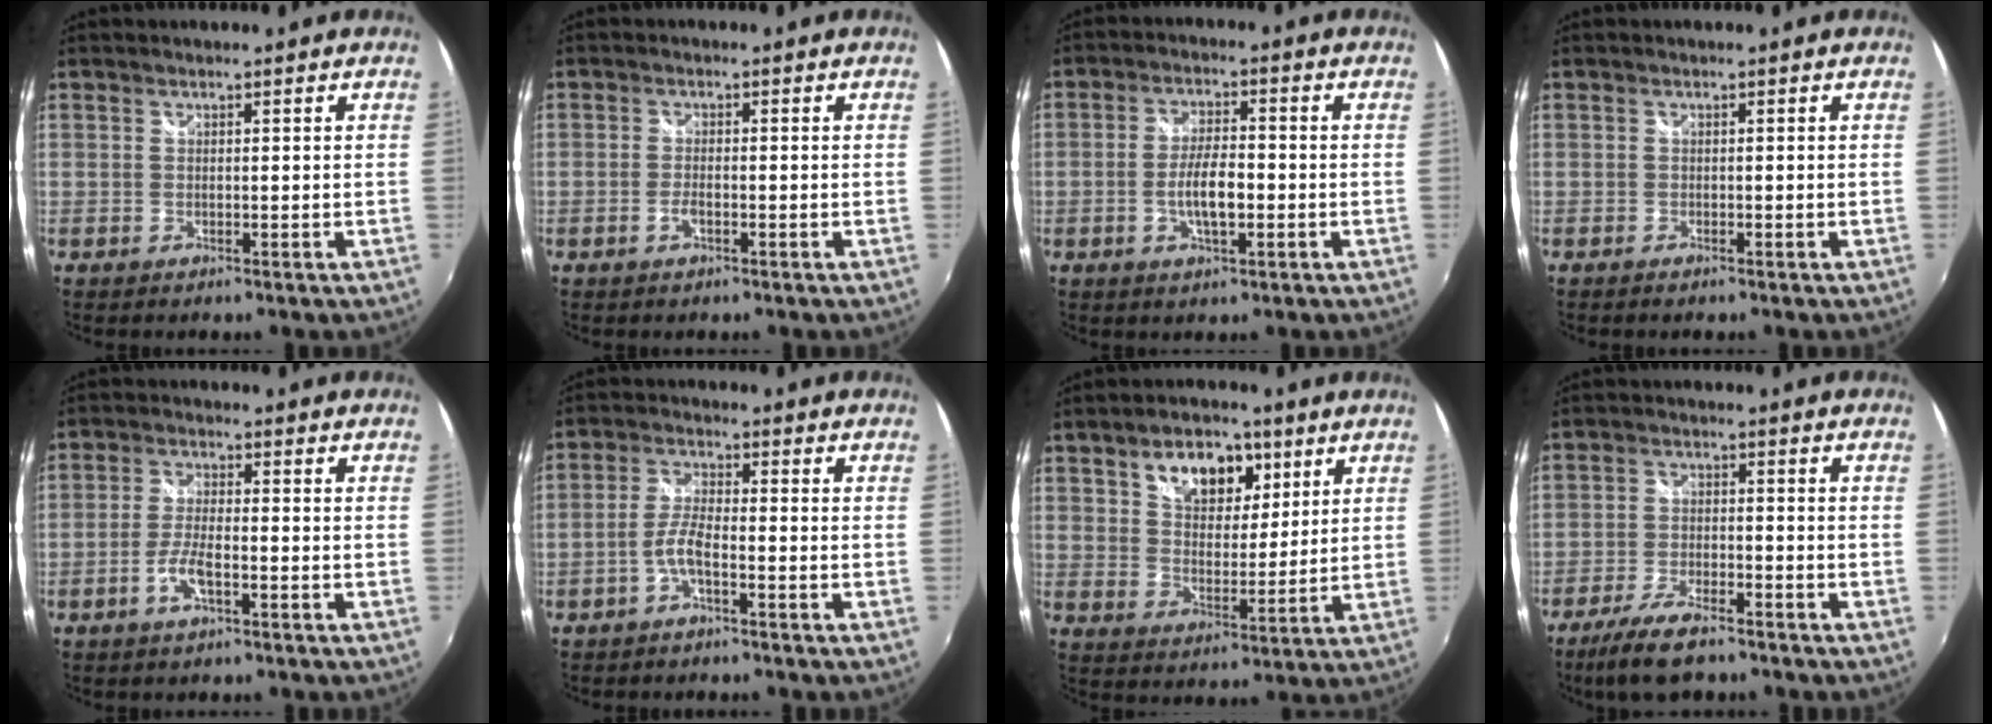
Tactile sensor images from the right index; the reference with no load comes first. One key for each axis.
{"total": 2.2, "fx": -1.0, "fy": 0.8, "fz": 1.8, "tx": -0.042, "ty": 0.000, "tz": -0.021}
{"total": 6.4, "fx": -1.7, "fy": 2.0, "fz": 5.8, "tx": -0.112, "ty": 0.000, "tz": -0.028}
{"total": 0.8, "fx": -0.7, "fy": 0.4, "fz": 0.3, "tx": -0.008, "ty": -0.003, "tz": -0.014}
{"total": 5.1, "fx": -2.4, "fy": 1.2, "fz": 4.3, "tx": -0.095, "ty": 0.000, "tz": -0.048}
{"total": 4.1, "fx": -2.1, "fy": 0.7, "fz": 3.4, "tx": -0.080, "ty": 0.007, "tz": -0.042}
{"total": 11.7, "fx": 6.0, "fy": 7.2, "fz": 7.0, "tx": -0.119, "ty": 0.024, "tz": 0.099}
{"total": 9.6, "fx": -7.4, "fy": 2.8, "fz": 5.5, "tx": -0.130, "ty": -0.016, "tz": -0.134}